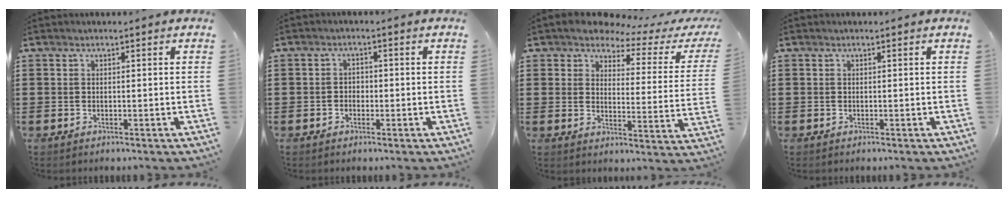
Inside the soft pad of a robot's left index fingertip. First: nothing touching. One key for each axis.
{"total": 1.4, "fx": -0.8, "fy": 1.1, "fz": 0.4, "tx": -0.012, "ty": 0.004, "tz": -0.020}
{"total": 4.1, "fx": 3.5, "fy": 1.5, "fz": 1.5, "tx": -0.047, "ty": -0.020, "tz": 0.055}
{"total": 0.0}